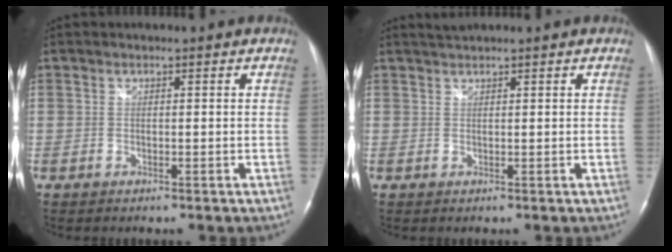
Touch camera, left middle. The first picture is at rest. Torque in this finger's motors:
{"motor_torque": [0.24, -0.21, -0.05, 0.01]}